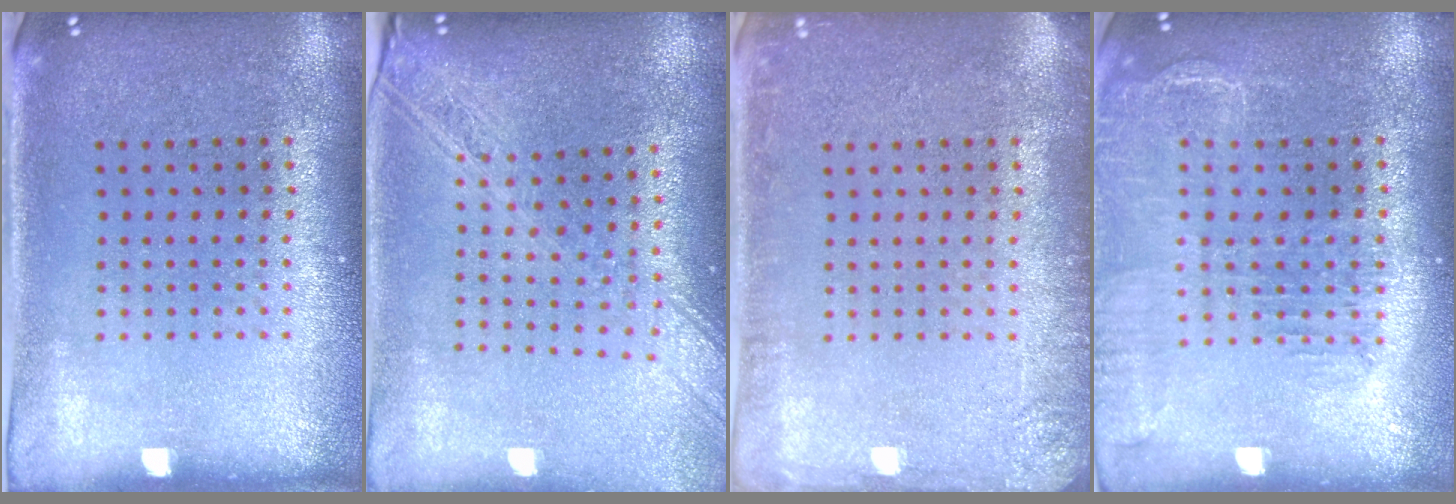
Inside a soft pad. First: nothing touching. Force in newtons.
{"total": 2.1, "press": 1.8, "slide": 1.1}
{"total": 2.0, "press": 2.0, "slide": 0.3}
{"total": 1.6, "press": 1.5, "slide": 0.5}